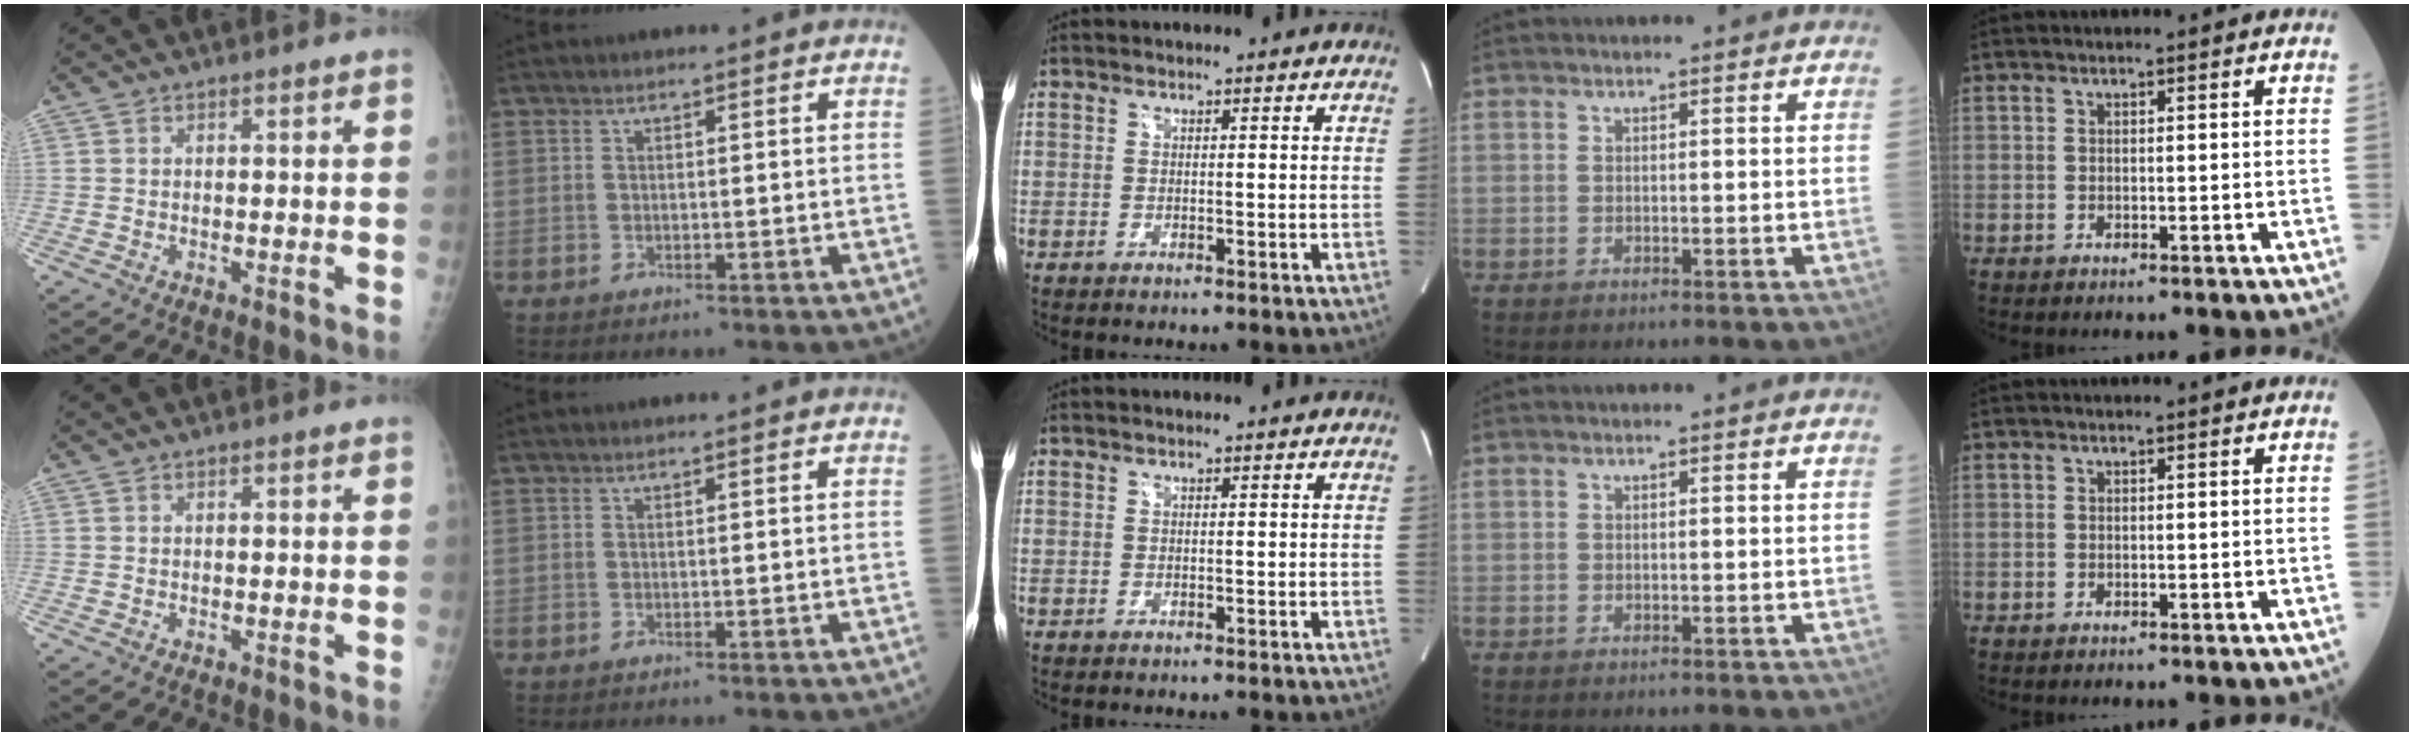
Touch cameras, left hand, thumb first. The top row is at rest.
{}